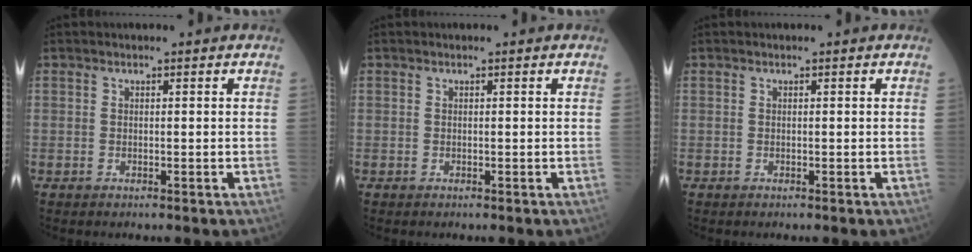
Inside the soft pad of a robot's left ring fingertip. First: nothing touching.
{"total": 0.0}
{"total": 0.0}